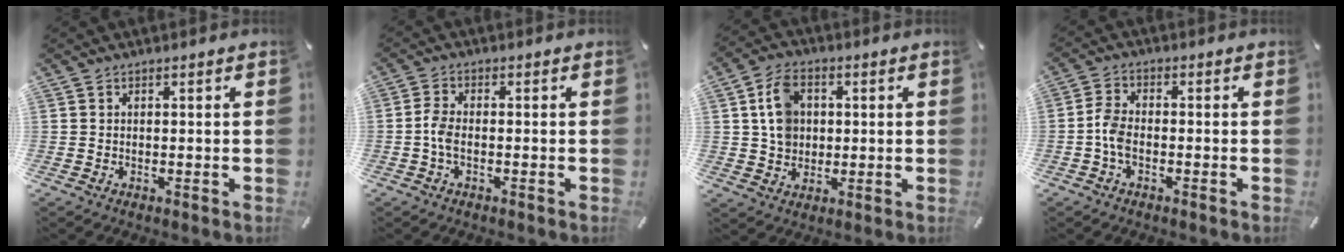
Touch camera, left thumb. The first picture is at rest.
{"total": 3.6, "force": [-0.9, 1.7, 3.0], "torque": [-0.066, 0.003, -0.020]}
{"total": 8.2, "force": [1.6, 6.9, 4.1], "torque": [-0.082, 0.010, 0.032]}
{"total": 4.7, "force": [-1.5, 2.7, 3.6], "torque": [-0.079, 0.005, -0.030]}